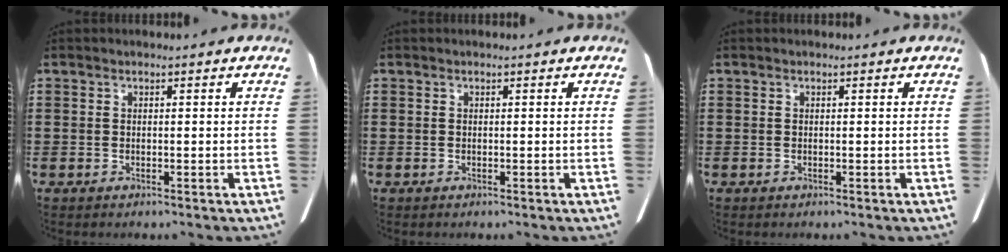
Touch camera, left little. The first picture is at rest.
{"total": 0.0}
{"total": 0.0}